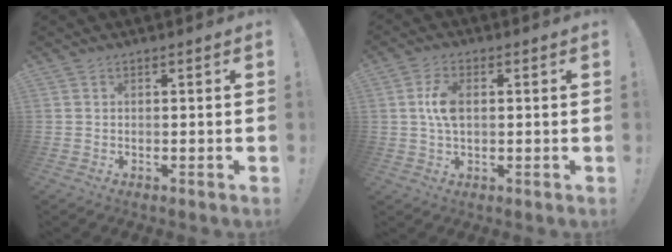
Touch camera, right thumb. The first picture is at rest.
{"total": 4.6, "force": [0.4, 2.5, 3.8], "torque": [-0.066, 0.000, 0.003]}